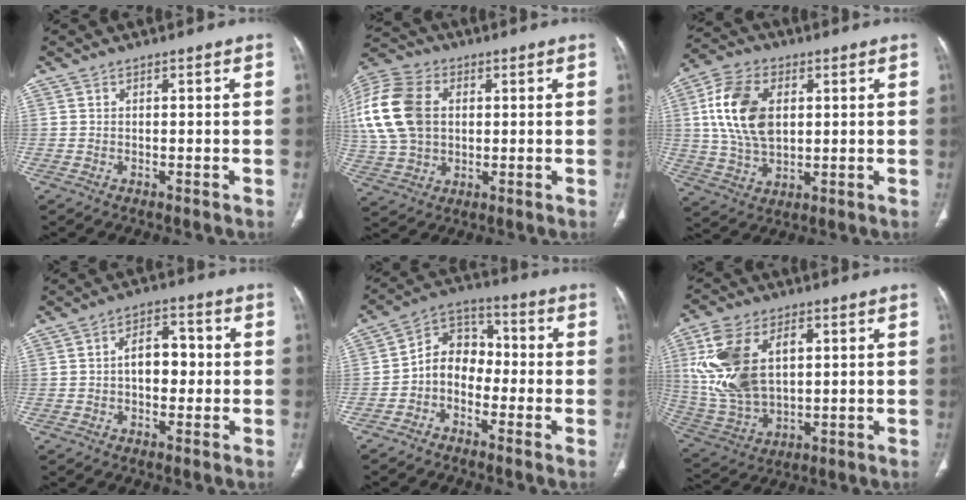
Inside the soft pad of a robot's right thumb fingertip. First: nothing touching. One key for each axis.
{"total": 20.4, "fx": 3.3, "fy": 14.8, "fz": 13.7, "tx": -0.312, "ty": 0.014, "tz": 0.066}
{"total": 14.5, "fx": 2.8, "fy": 9.2, "fz": 10.9, "tx": -0.202, "ty": 0.001, "tz": 0.052}
{"total": 7.0, "fx": -0.1, "fy": 4.5, "fz": 5.4, "tx": -0.059, "ty": 0.020, "tz": -0.007}
{"total": 8.6, "fx": -2.4, "fy": 6.6, "fz": 4.9, "tx": -0.052, "ty": 0.041, "tz": -0.060}
{"total": 18.1, "fx": 4.0, "fy": 11.1, "fz": 13.8, "tx": -0.269, "ty": -0.006, "tz": 0.087}